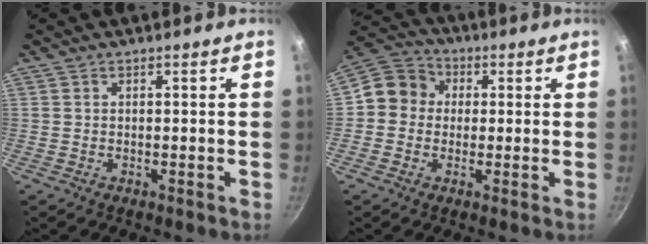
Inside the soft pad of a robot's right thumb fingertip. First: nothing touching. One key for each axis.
{"total": 8.8, "fx": 0.3, "fy": 8.0, "fz": 3.6, "tx": -0.044, "ty": 0.026, "tz": -0.009}